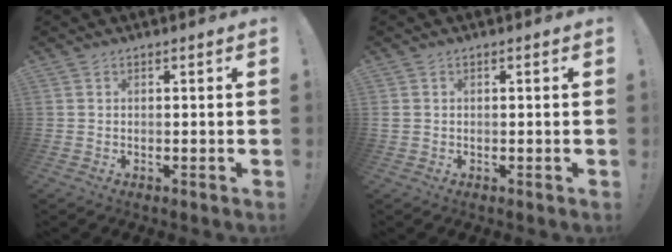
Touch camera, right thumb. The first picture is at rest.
{"total": 0.8, "force": [-0.3, 0.6, 0.5], "torque": [-0.010, 0.003, -0.004]}